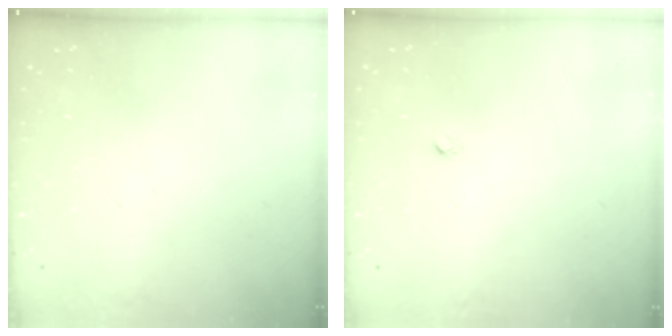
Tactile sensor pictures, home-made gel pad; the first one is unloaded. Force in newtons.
{"total": 1.6, "press": 1.5, "slide": 0.1}